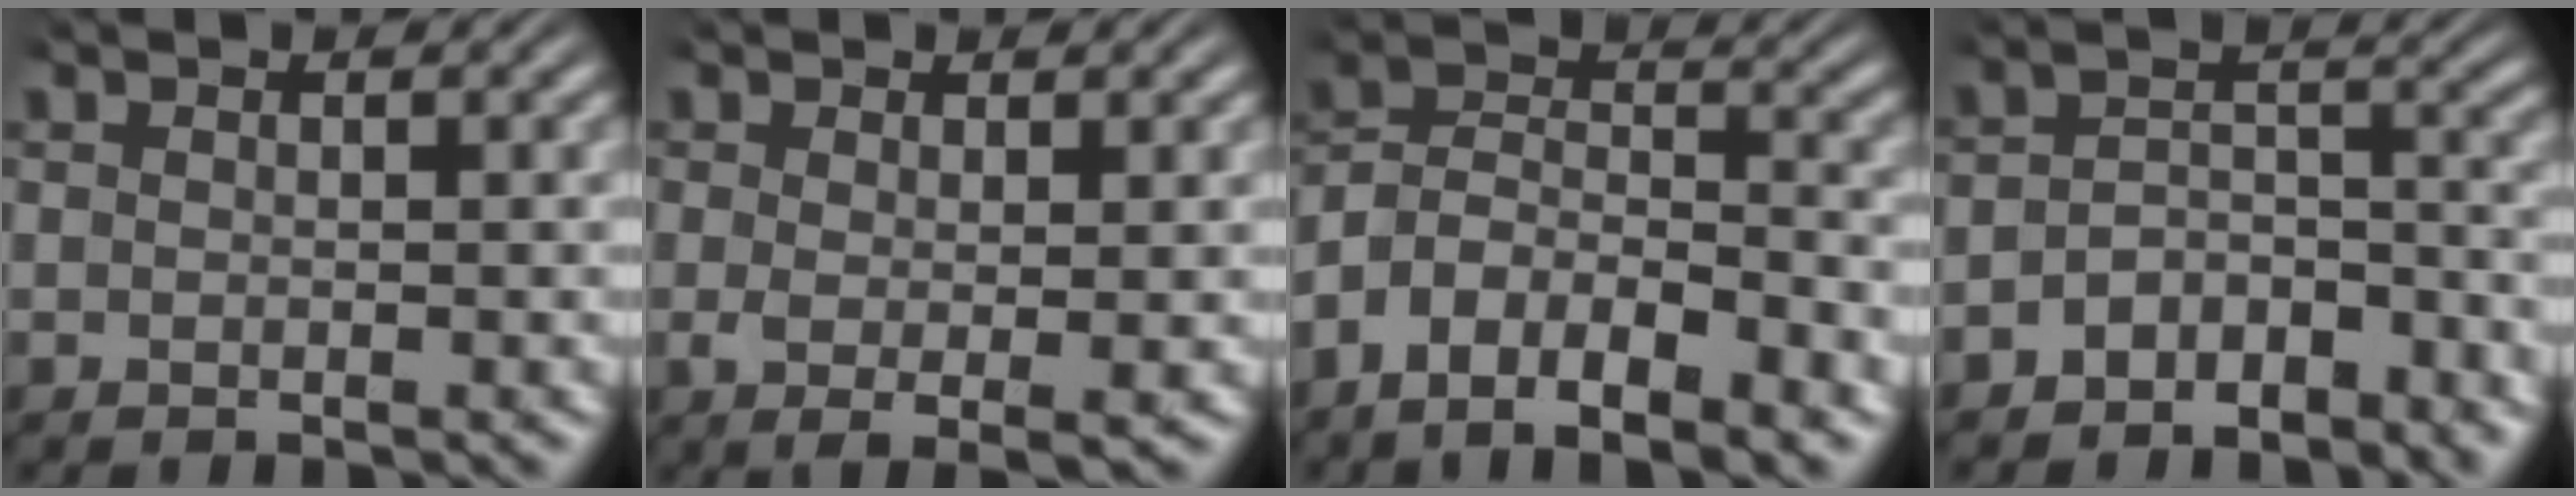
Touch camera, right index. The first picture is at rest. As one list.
[{"total": 2.6, "force": [-0.6, 0.2, 2.6], "torque": [-0.046, -0.023, 0.003]}, {"total": 10.8, "force": [-4.5, 9.0, 4.0], "torque": [-0.118, -0.037, -0.092]}, {"total": 5.8, "force": [-5.1, 2.3, 1.8], "torque": [-0.022, -0.013, -0.083]}]